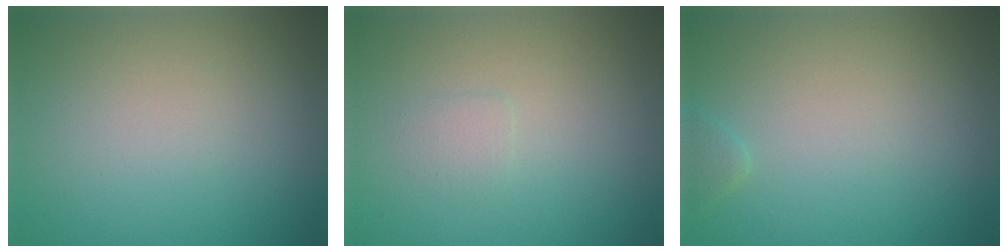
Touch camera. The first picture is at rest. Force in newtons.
{"total": 0.8, "press": 0.8, "slide": 0.0}
{"total": 0.8, "press": 0.8, "slide": 0.0}